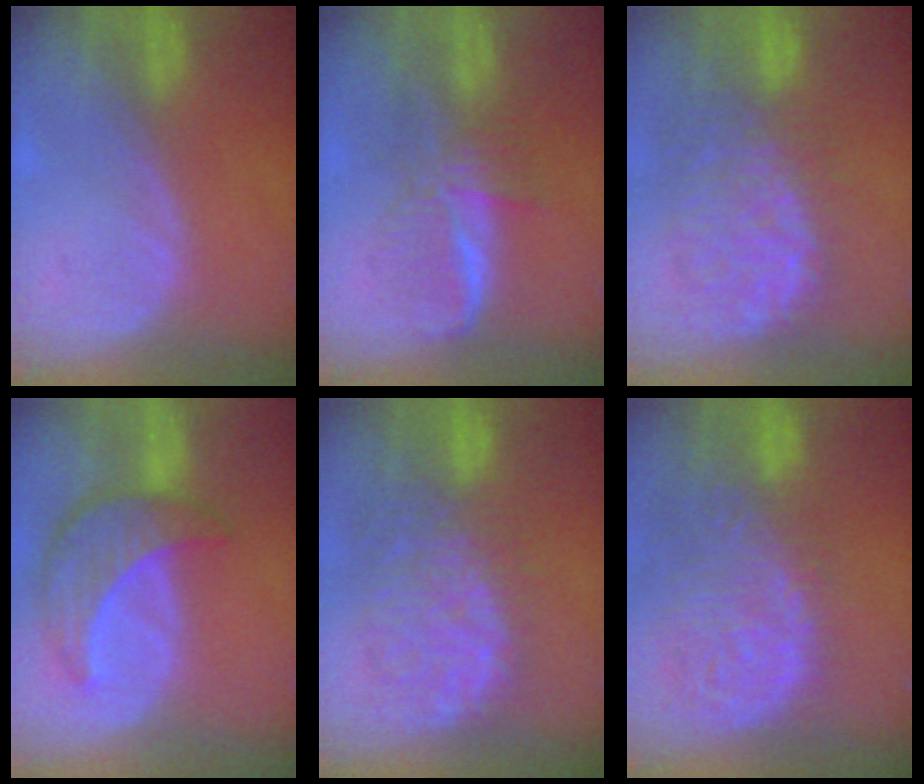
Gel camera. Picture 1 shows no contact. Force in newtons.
{"total": 6.2, "press": 6.2, "slide": 0.4}
{"total": 11.8, "press": 10.6, "slide": 5.2}
{"total": 8.6, "press": 7.7, "slide": 3.7}
{"total": 11.8, "press": 10.6, "slide": 5.2}
{"total": 14.9, "press": 12.4, "slide": 8.4}